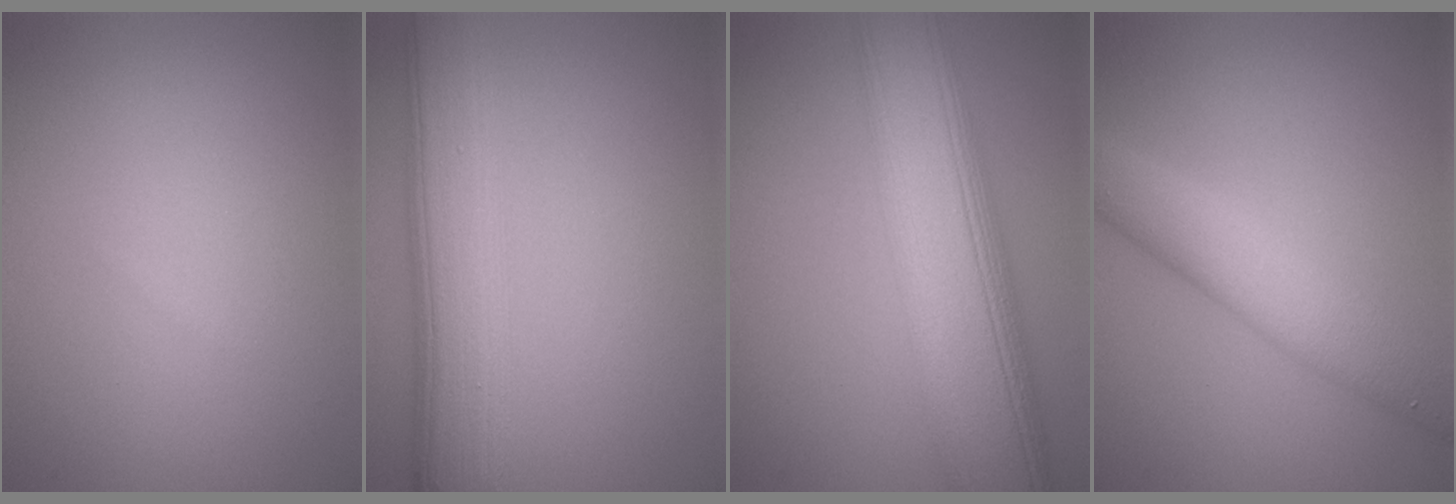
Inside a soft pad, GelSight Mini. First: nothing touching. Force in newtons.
{"total": 7.5, "press": 7.5, "slide": 0.1}
{"total": 11.7, "press": 11.7, "slide": 0.5}
{"total": 5.1, "press": 5.1, "slide": 0.0}